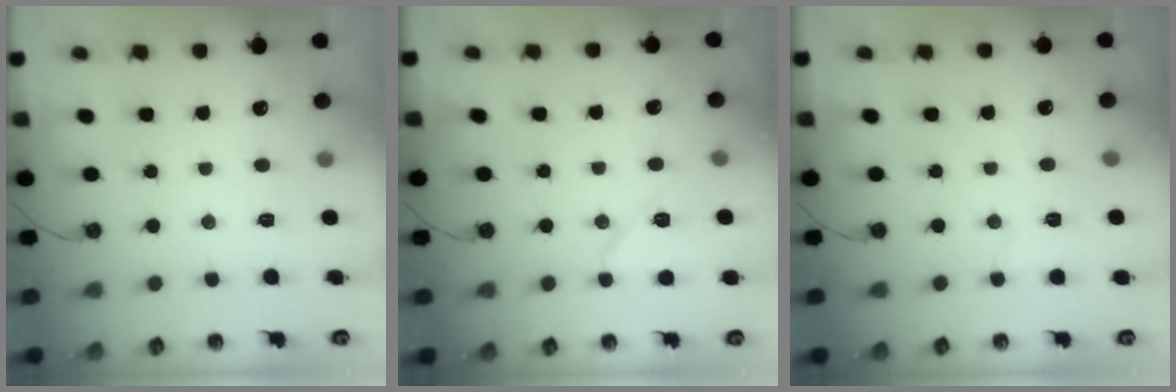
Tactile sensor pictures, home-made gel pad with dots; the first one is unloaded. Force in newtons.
{"total": 7.7, "press": 7.7, "slide": 0.5}
{"total": 4.1, "press": 3.6, "slide": 2.0}